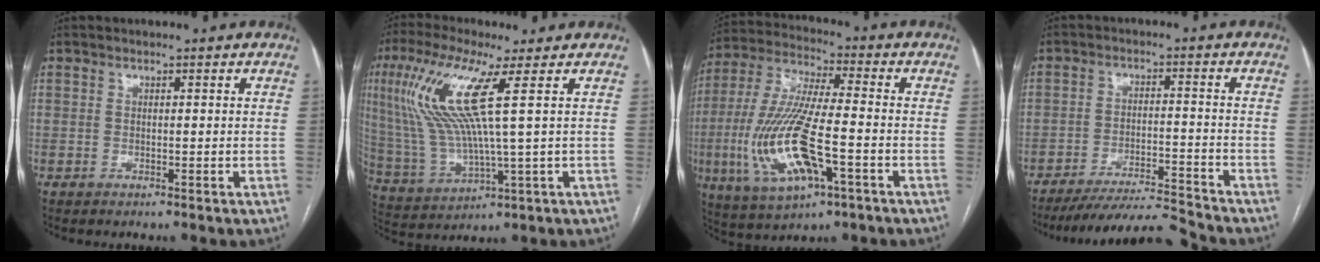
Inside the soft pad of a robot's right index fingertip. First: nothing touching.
{"total": 13.4, "force": [4.4, 0.8, 12.6], "torque": [-0.296, 0.005, 0.089]}
{"total": 17.2, "force": [-5.0, 4.0, 16.0], "torque": [-0.348, -0.013, -0.084]}
{"total": 9.9, "force": [-9.6, -1.3, 1.5], "torque": [-0.021, 0.005, -0.171]}